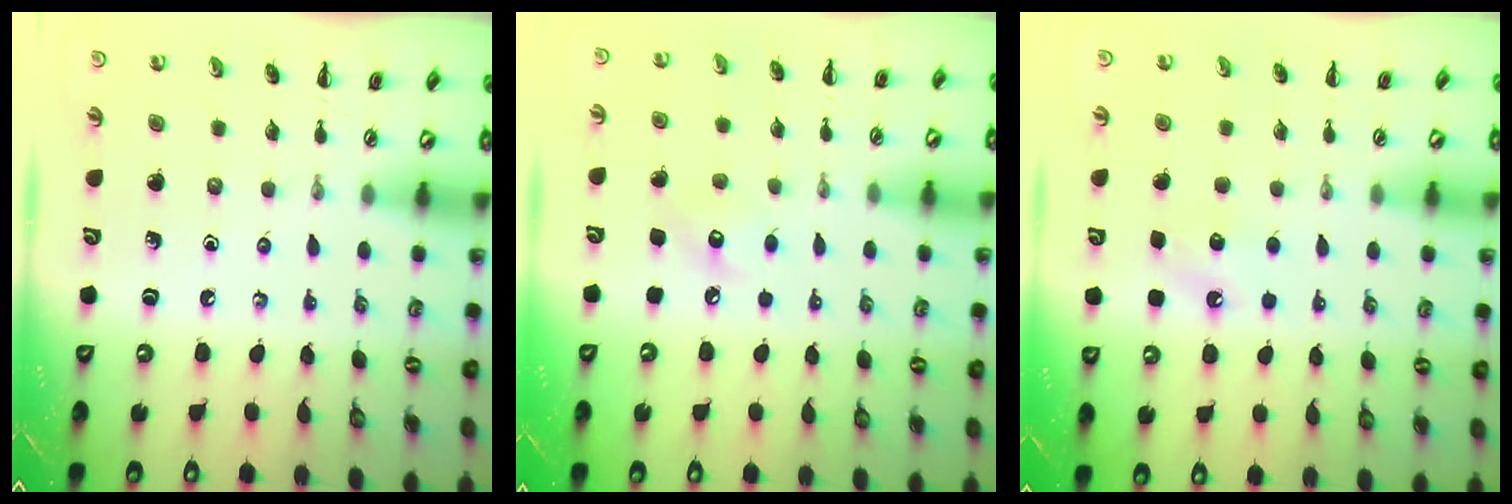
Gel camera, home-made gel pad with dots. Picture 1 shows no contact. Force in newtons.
{"total": 5.7, "press": 5.6, "slide": 1.1}
{"total": 6.2, "press": 6.0, "slide": 1.8}